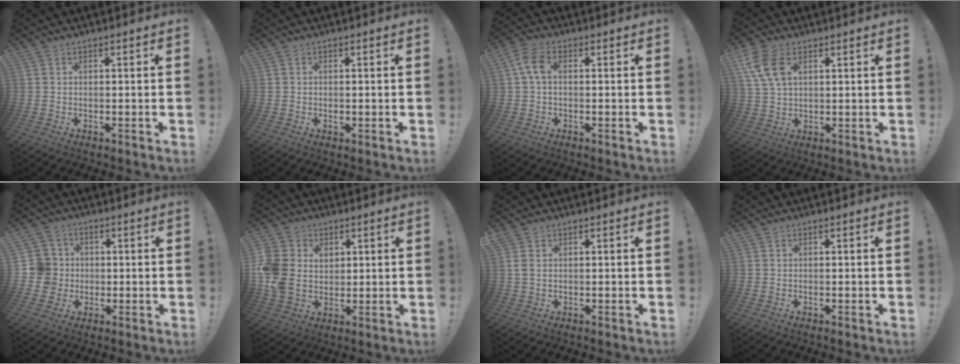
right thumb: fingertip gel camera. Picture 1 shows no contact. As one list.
[{"total": 0.8, "force": [-0.5, 0.5, 0.3], "torque": [-0.008, 0.002, -0.008]}, {"total": 6.0, "force": [0.8, 3.5, 4.8], "torque": [-0.103, 0.009, 0.018]}, {"total": 10.1, "force": [4.2, 5.9, 7.0], "torque": [-0.152, -0.004, 0.081]}, {"total": 8.2, "force": [0.0, 8.0, 1.9], "torque": [-0.033, 0.006, 0.006]}, {"total": 12.2, "force": [1.5, 10.5, 6.2], "torque": [-0.133, -0.006, 0.033]}, {"total": 2.2, "force": [0.8, 1.2, 1.7], "torque": [-0.028, 0.001, 0.014]}, {"total": 0.0}]